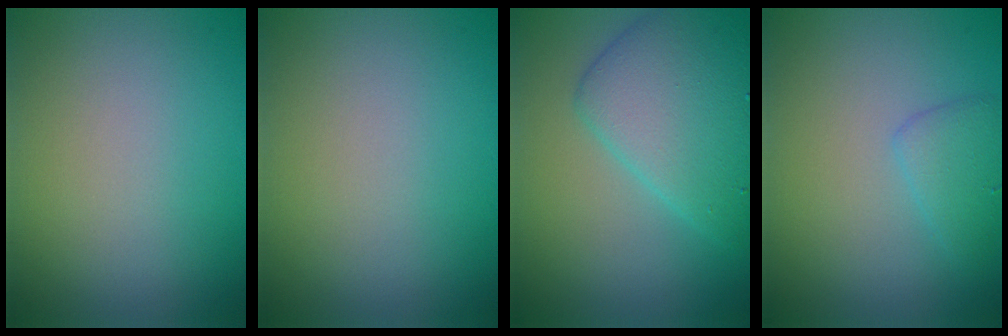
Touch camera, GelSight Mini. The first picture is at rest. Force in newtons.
{"total": 0.0}
{"total": 6.4, "press": 6.4, "slide": 0.1}
{"total": 1.8, "press": 1.8, "slide": 0.2}